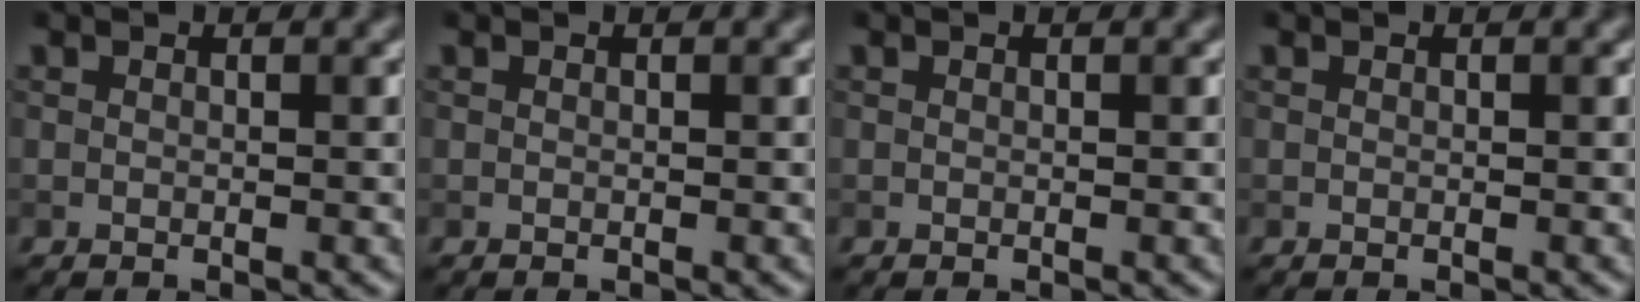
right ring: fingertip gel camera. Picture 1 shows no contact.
{"total": 0.0}
{"total": 0.0}
{"total": 0.0}